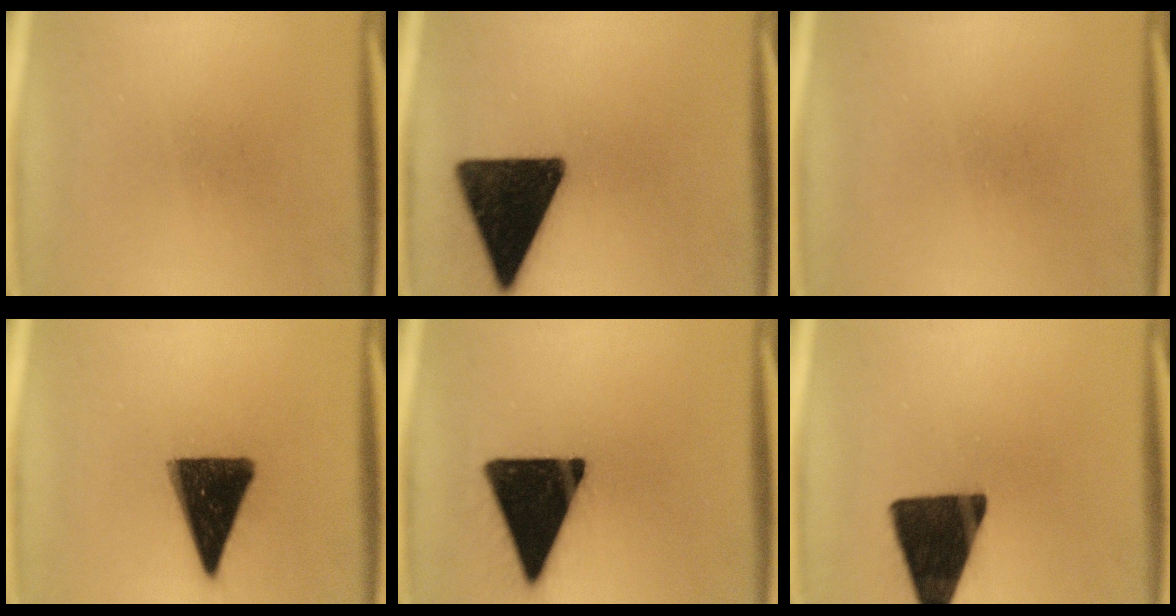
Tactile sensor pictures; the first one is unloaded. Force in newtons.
{"total": 17.5}
{"total": 0.0}
{"total": 14.2}
{"total": 19.8}
{"total": 16.8}